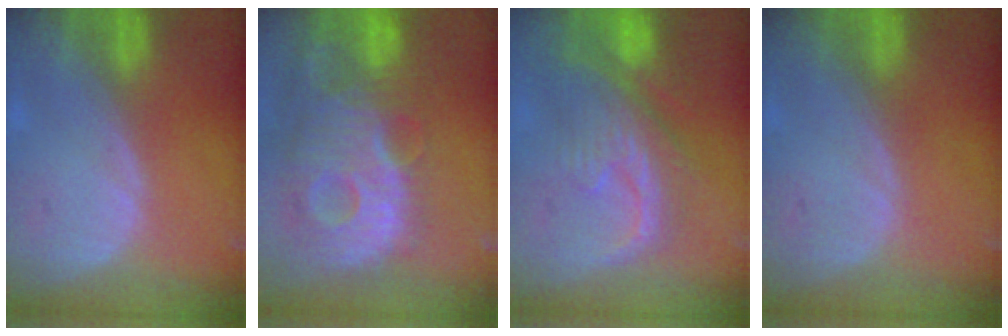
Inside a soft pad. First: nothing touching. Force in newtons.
{"total": 13.8, "press": 12.0, "slide": 6.8}
{"total": 10.3, "press": 9.1, "slide": 4.7}
{"total": 0.0}